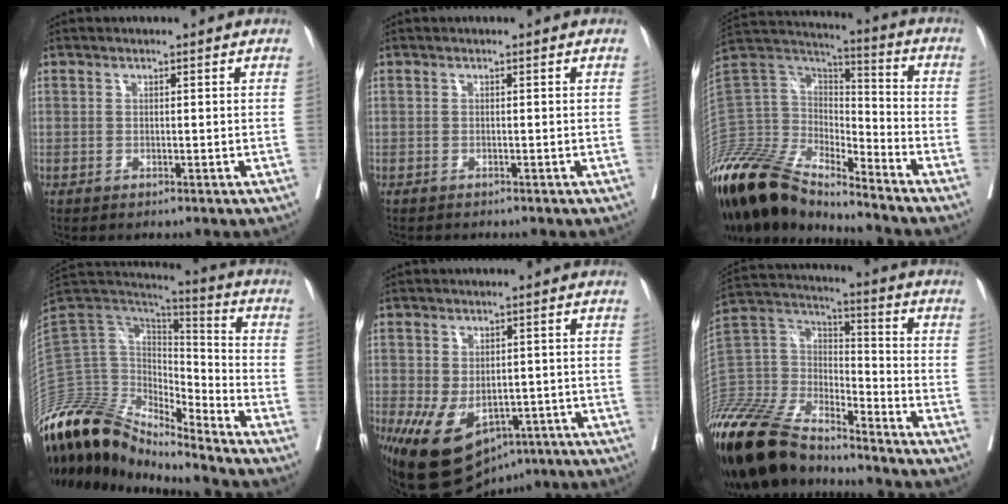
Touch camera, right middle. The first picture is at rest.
{"total": 1.5, "force": [-1.3, 0.3, 0.5], "torque": [-0.011, -0.002, -0.017]}
{"total": 26.2, "force": [-21.4, 7.7, 13.2], "torque": [-0.336, -0.012, -0.397]}
{"total": 19.8, "force": [-17.1, 5.4, 8.4], "torque": [-0.153, 0.047, -0.311]}
{"total": 14.3, "force": [-7.1, 8.8, 8.7], "torque": [-0.168, -0.010, -0.095]}
{"total": 22.6, "force": [-19.5, 6.1, 9.8], "torque": [-0.229, -0.008, -0.367]}